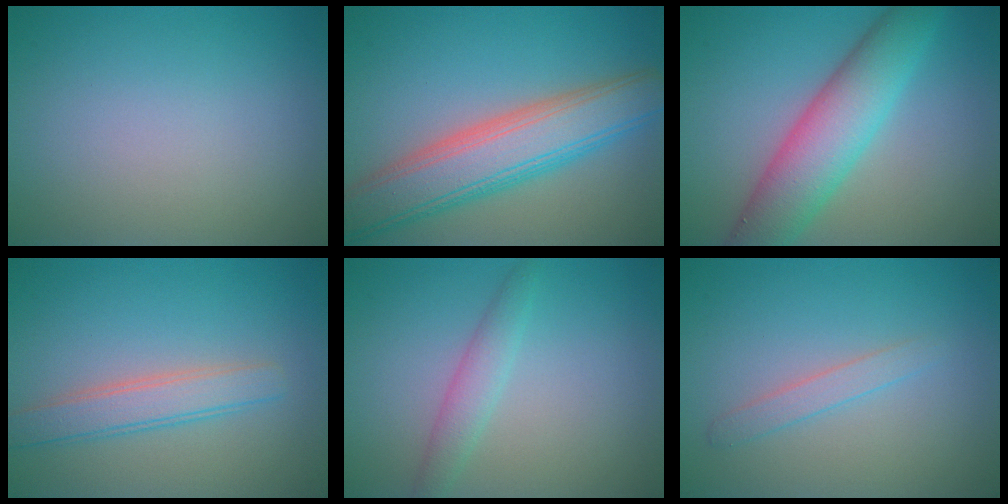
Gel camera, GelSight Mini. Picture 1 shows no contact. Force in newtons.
{"total": 7.8, "press": 7.7, "slide": 0.4}
{"total": 7.1, "press": 7.1, "slide": 0.2}
{"total": 3.1, "press": 3.1, "slide": 0.0}
{"total": 2.0, "press": 2.0, "slide": 0.1}
{"total": 1.4, "press": 1.4, "slide": 0.1}